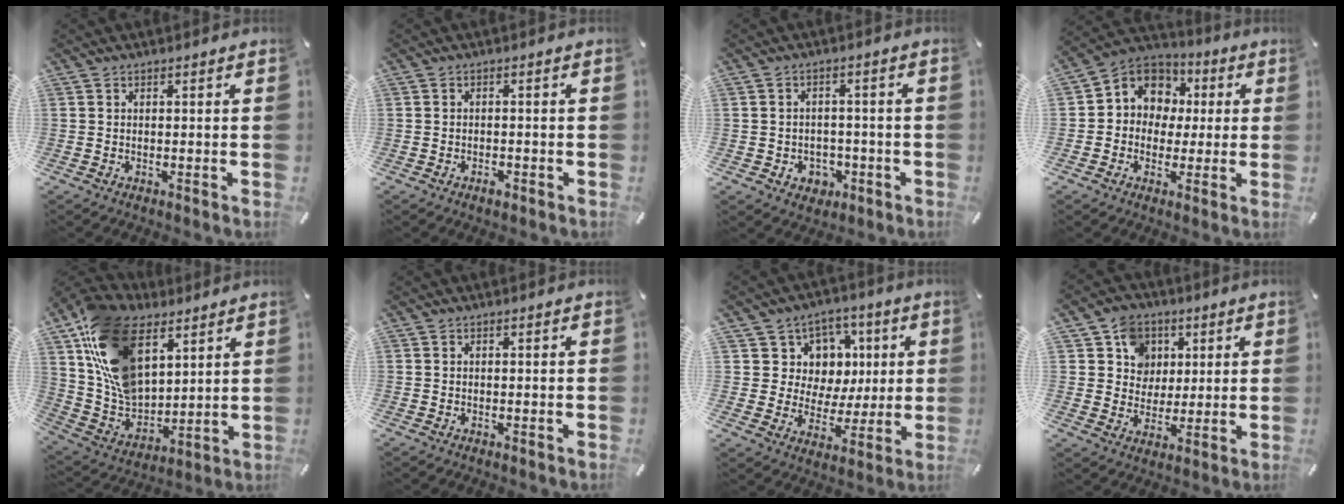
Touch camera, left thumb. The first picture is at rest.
{"total": 1.8, "force": [-1.2, 0.9, 1.0], "torque": [-0.019, 0.005, -0.023]}
{"total": 4.6, "force": [-1.3, 4.2, 1.3], "torque": [-0.009, 0.004, -0.024]}
{"total": 8.6, "force": [1.2, 8.4, 1.3], "torque": [-0.038, -0.011, 0.026]}
{"total": 21.5, "force": [9.8, 14.4, 12.6], "torque": [-0.272, -0.037, 0.188]}
{"total": 0.0}
{"total": 10.6, "force": [1.8, 10.4, 1.2], "torque": [-0.008, -0.026, 0.039]}
{"total": 9.5, "force": [3.3, 8.8, 1.6], "torque": [-0.029, -0.014, 0.062]}